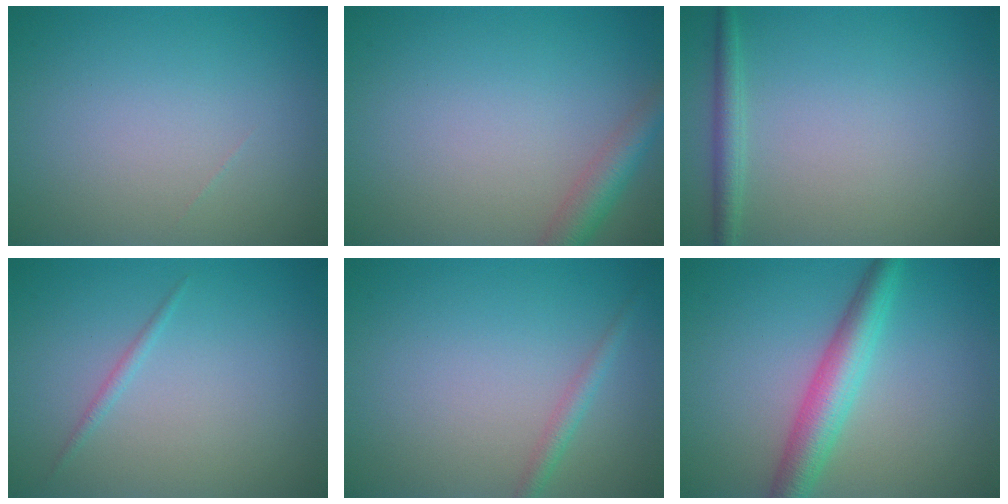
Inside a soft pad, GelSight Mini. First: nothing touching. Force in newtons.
{"total": 3.0, "press": 3.0, "slide": 0.1}
{"total": 1.7, "press": 1.7, "slide": 0.1}
{"total": 0.7, "press": 0.7, "slide": 0.0}
{"total": 1.4, "press": 1.4, "slide": 0.0}
{"total": 4.6, "press": 4.6, "slide": 0.0}